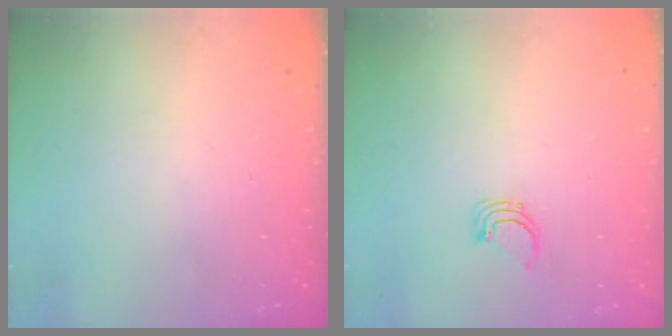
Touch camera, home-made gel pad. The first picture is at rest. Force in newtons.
{"total": 2.3, "press": 2.3, "slide": 0.1}